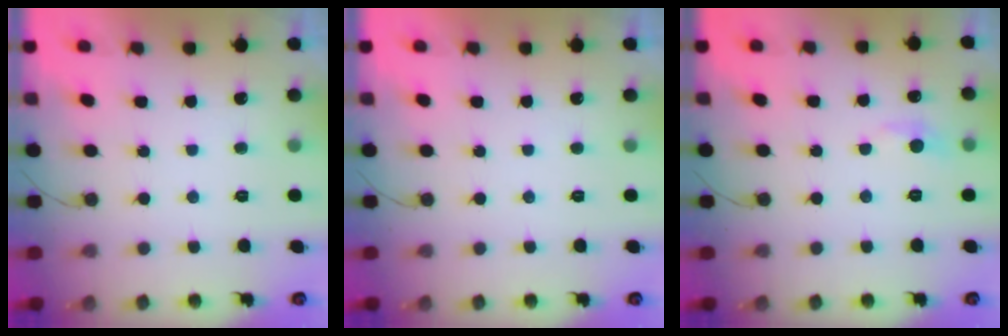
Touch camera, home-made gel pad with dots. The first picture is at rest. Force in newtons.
{"total": 0.0}
{"total": 6.9, "press": 6.9, "slide": 0.8}